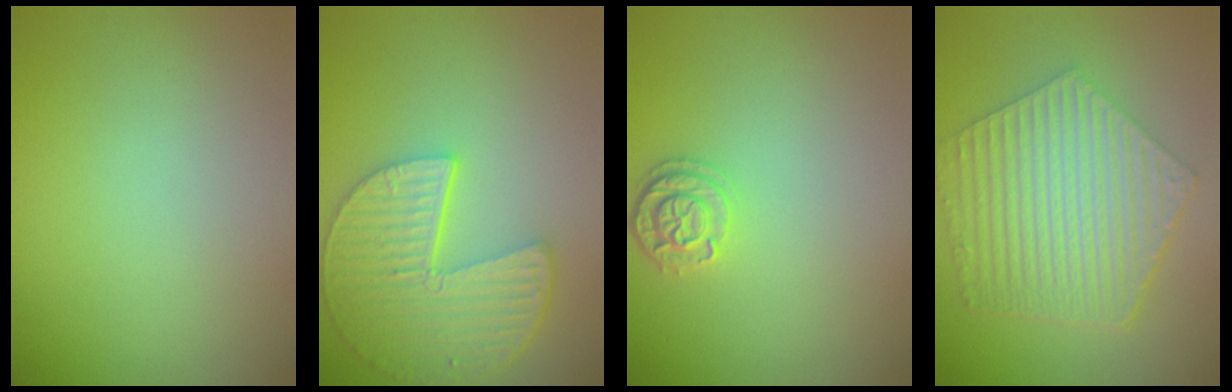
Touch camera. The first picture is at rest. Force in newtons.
{"total": 6.2, "press": 4.7, "slide": 4.0}
{"total": 2.1, "press": 1.8, "slide": 0.9}
{"total": 6.6, "press": 5.0, "slide": 4.4}